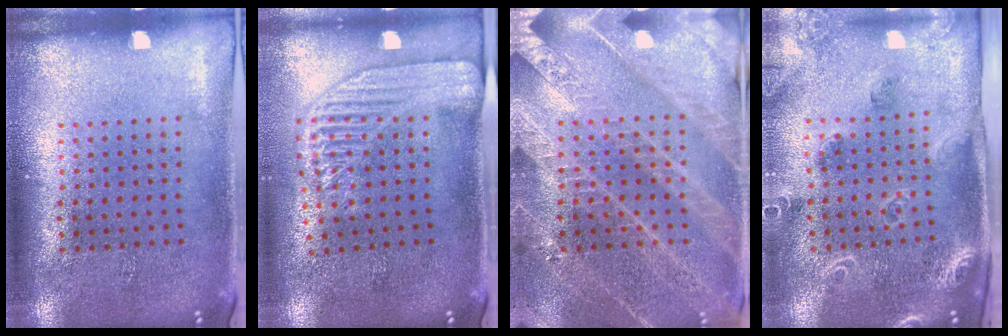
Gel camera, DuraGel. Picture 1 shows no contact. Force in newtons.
{"total": 2.2, "press": 1.9, "slide": 1.2}
{"total": 3.2, "press": 3.0, "slide": 1.0}
{"total": 1.7, "press": 1.7, "slide": 0.3}